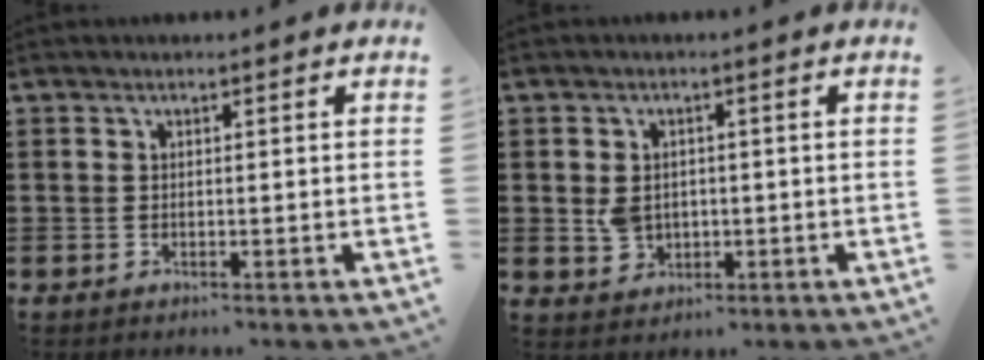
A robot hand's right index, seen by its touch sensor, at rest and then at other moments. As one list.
[{"total": 3.2, "force": [0.0, 2.7, 1.7], "torque": [-0.040, 0.009, -0.002]}]